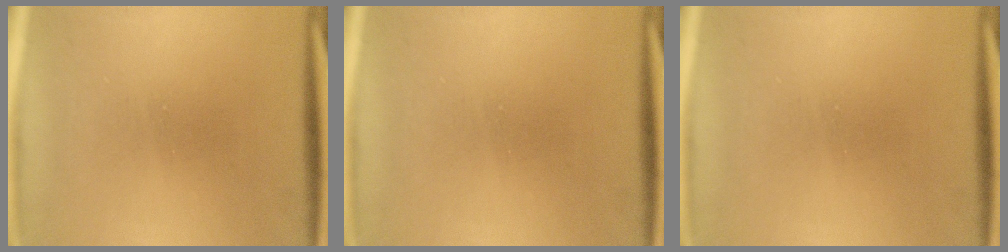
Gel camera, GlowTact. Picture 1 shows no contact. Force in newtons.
{"total": 0.0}
{"total": 0.0}